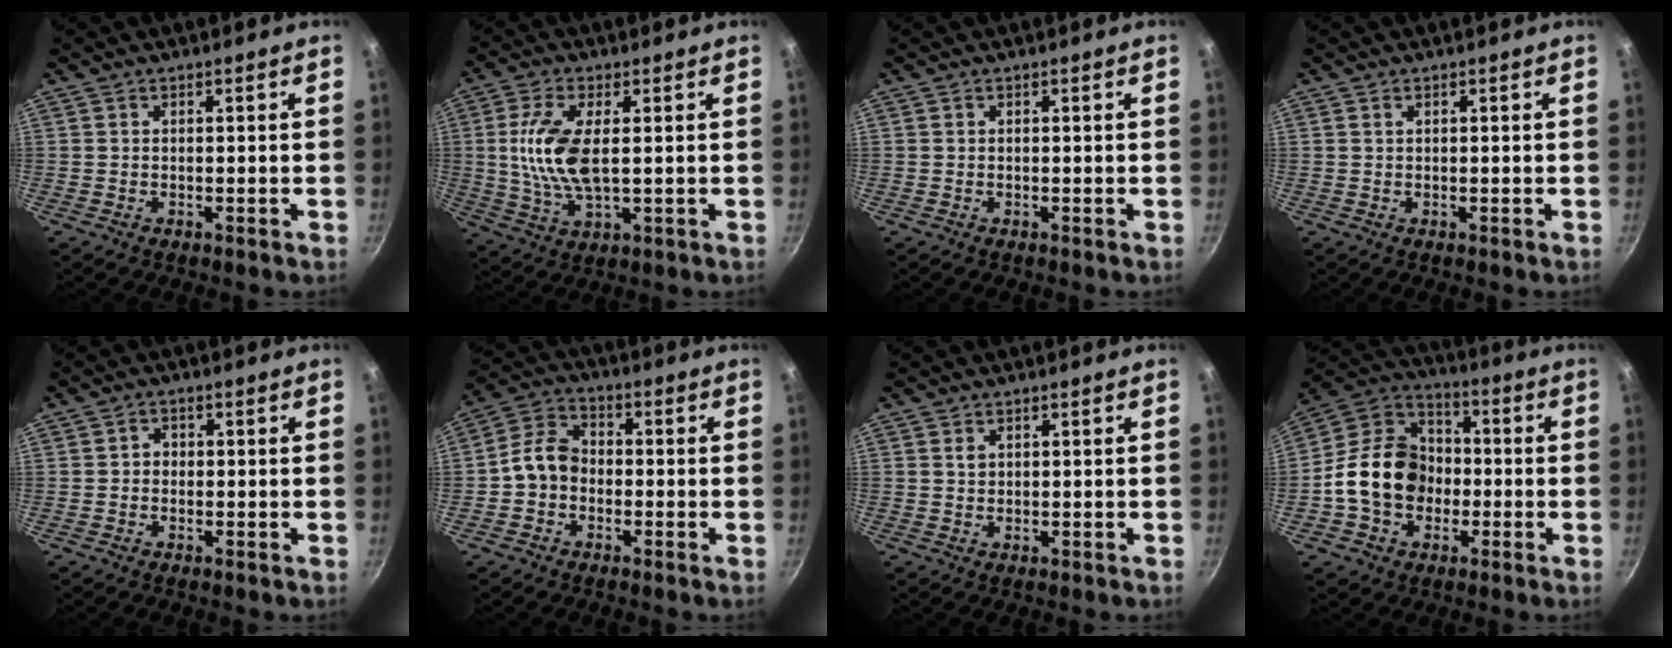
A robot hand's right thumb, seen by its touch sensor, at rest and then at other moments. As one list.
[{"total": 10.8, "force": [1.3, 4.7, 9.7], "torque": [-0.200, -0.003, 0.026]}, {"total": 0.0}, {"total": 0.5, "force": [0.3, 0.3, 0.3], "torque": [-0.005, 0.001, 0.006]}, {"total": 1.7, "force": [-0.1, 1.6, 0.8], "torque": [-0.007, 0.005, -0.006]}, {"total": 7.4, "force": [-1.4, 5.8, 4.3], "torque": [-0.058, 0.028, -0.045]}, {"total": 1.3, "force": [0.6, 0.9, 0.7], "torque": [-0.010, 0.000, 0.011]}, {"total": 16.5, "force": [-2.4, 13.2, 9.6], "torque": [-0.138, 0.041, -0.055]}]